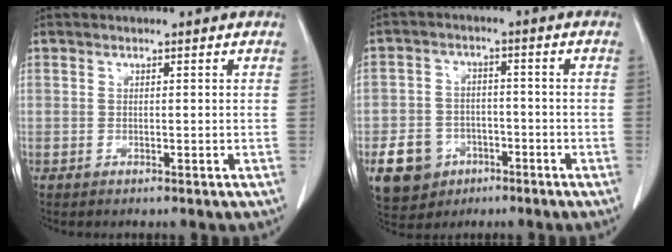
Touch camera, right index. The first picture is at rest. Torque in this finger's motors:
{"motor_torque": [0.19, -0.11, -0.29, -0.21]}